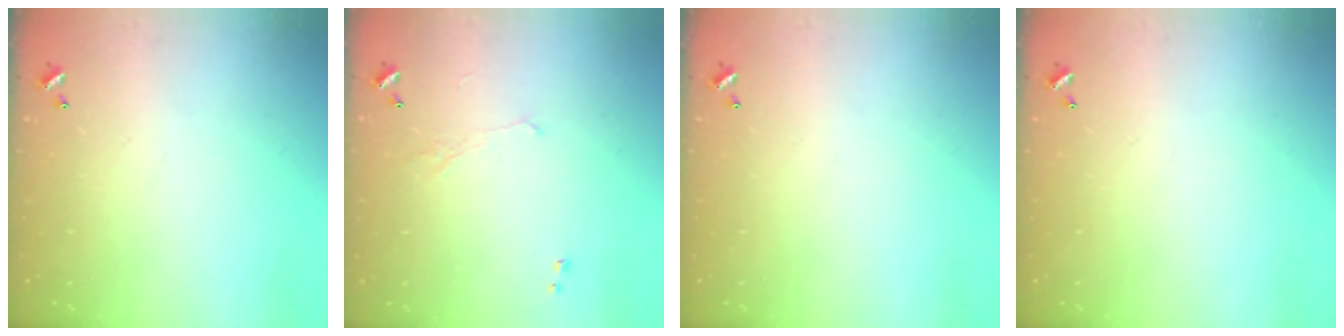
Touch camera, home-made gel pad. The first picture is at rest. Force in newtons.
{"total": 0.9, "press": 0.7, "slide": 0.5}
{"total": 0.0}
{"total": 0.0}